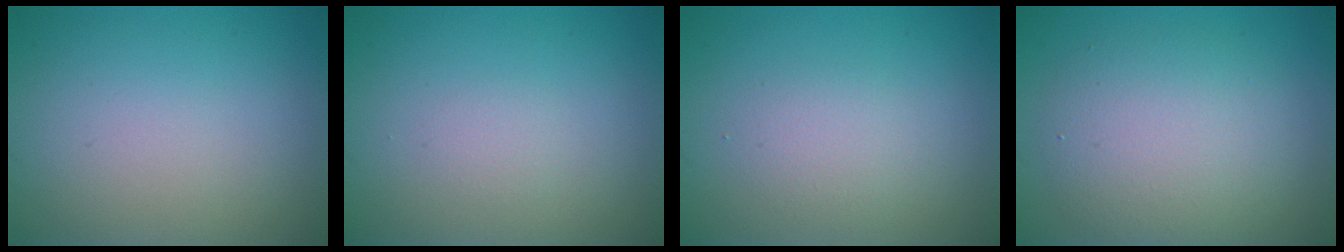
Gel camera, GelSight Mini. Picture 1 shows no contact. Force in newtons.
{"total": 0.6, "press": 0.6, "slide": 0.0}
{"total": 1.8, "press": 1.8, "slide": 0.0}
{"total": 5.3, "press": 5.3, "slide": 0.1}